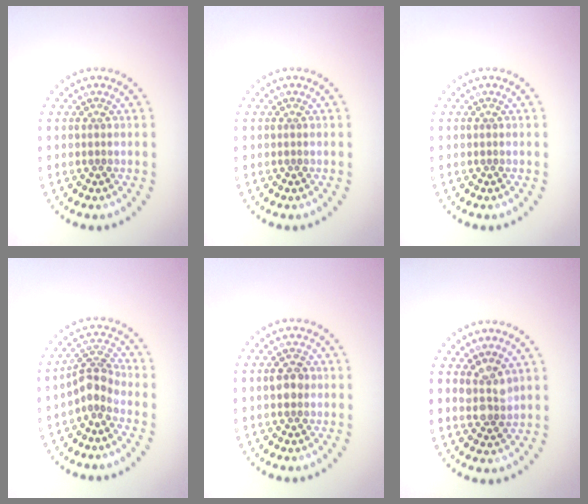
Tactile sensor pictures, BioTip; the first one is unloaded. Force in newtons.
{"total": 0.0}
{"total": 0.0}
{"total": 2.9, "press": 2.1, "slide": 1.9}
{"total": 1.9, "press": 1.9, "slide": 0.3}
{"total": 2.3, "press": 2.1, "slide": 1.1}